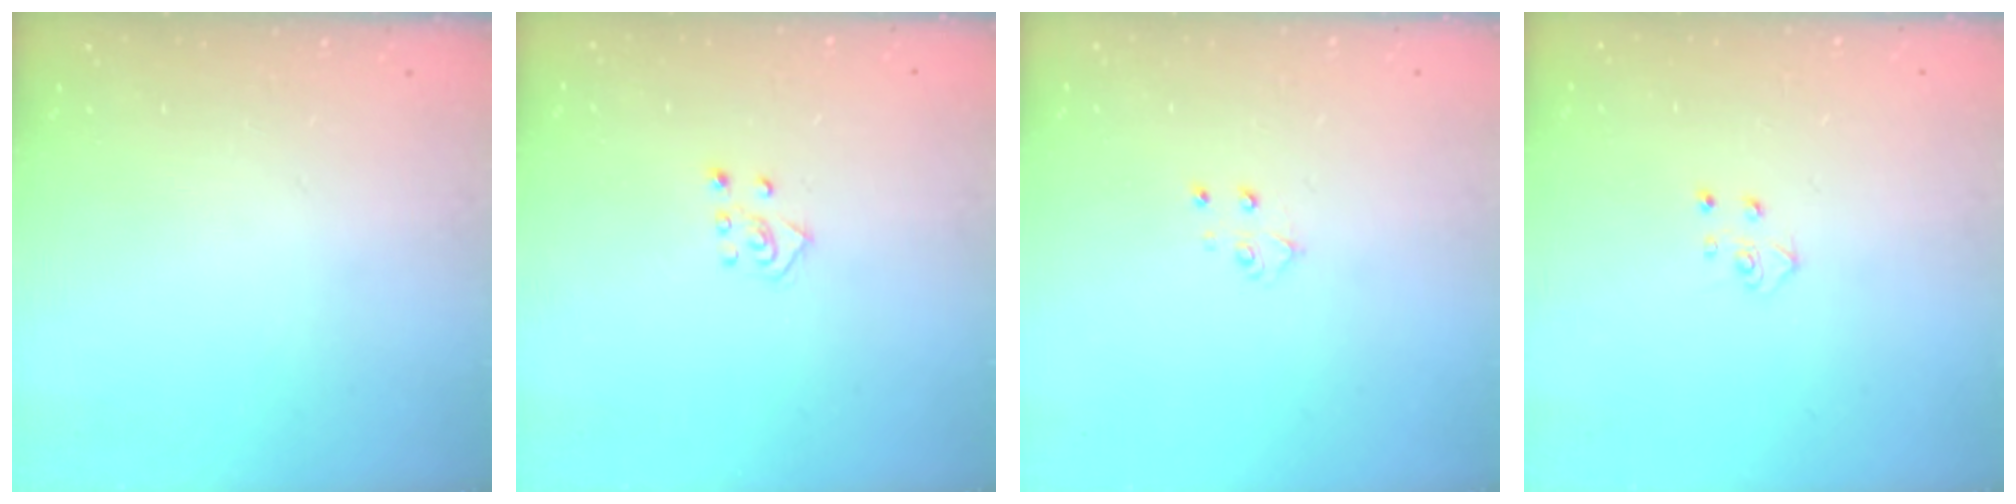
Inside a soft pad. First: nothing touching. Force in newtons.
{"total": 5.0, "press": 4.9, "slide": 0.4}
{"total": 3.9, "press": 3.9, "slide": 0.3}
{"total": 3.9, "press": 3.9, "slide": 0.4}